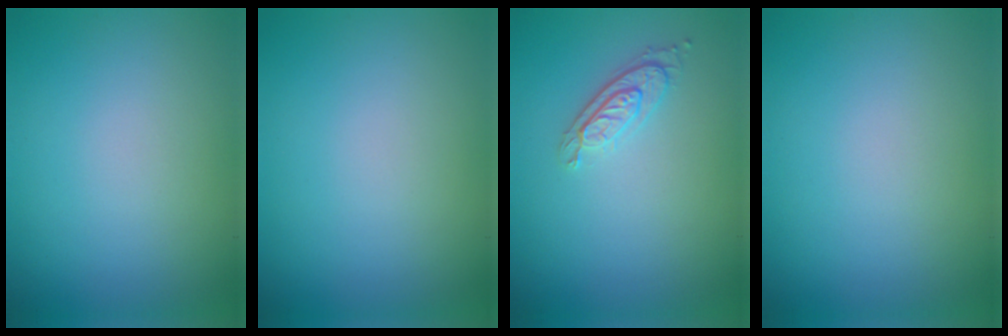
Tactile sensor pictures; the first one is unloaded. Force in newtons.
{"total": 0.0}
{"total": 2.1, "press": 1.8, "slide": 1.1}
{"total": 0.0}